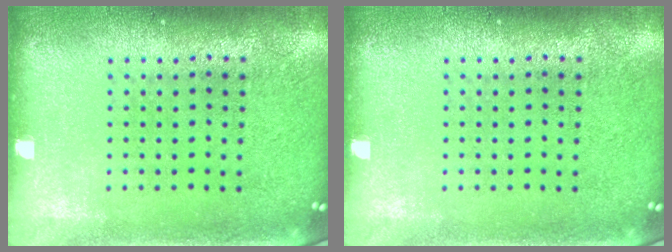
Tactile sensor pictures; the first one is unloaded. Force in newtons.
{"total": 0.0}